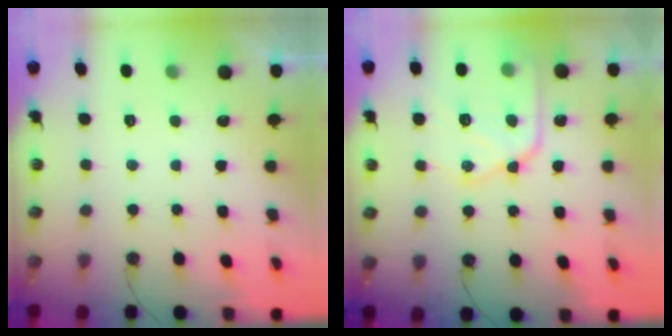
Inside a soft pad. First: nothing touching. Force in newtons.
{"total": 15.8, "press": 15.7, "slide": 1.8}